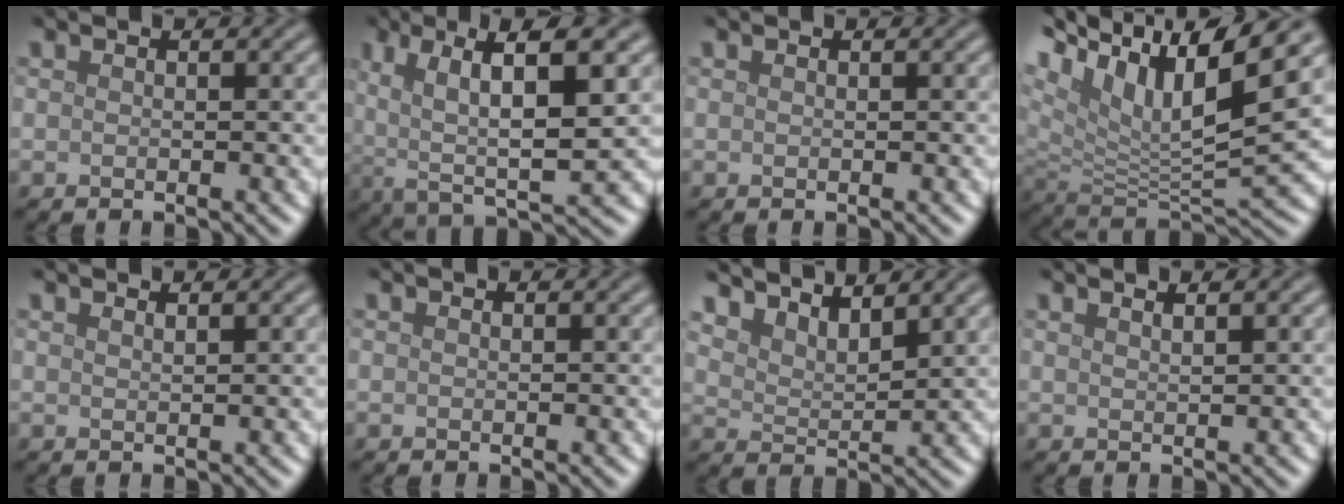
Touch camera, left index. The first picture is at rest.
{"total": 9.7, "force": [2.4, 3.1, 8.9], "torque": [-0.160, 0.000, 0.040]}
{"total": 0.0}
{"total": 13.9, "force": [7.1, 5.1, 10.7], "torque": [-0.214, 0.022, 0.126]}
{"total": 0.9, "force": [0.8, 0.3, 0.4], "torque": [0.002, 0.000, 0.009]}
{"total": 0.0}
{"total": 4.9, "force": [4.5, 1.2, 1.7], "torque": [-0.033, 0.001, 0.068]}
{"total": 1.9, "force": [1.4, 0.7, 1.2], "torque": [-0.001, 0.005, 0.003]}